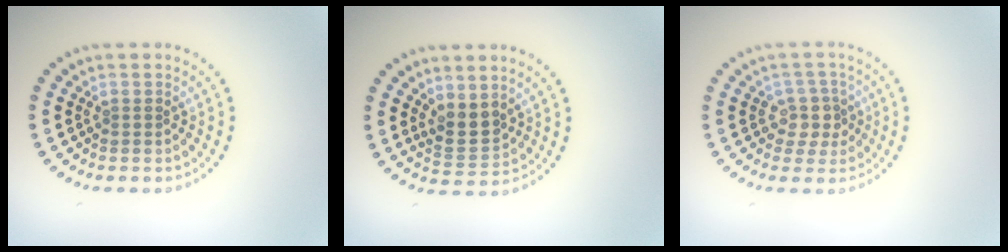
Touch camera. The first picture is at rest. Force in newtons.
{"total": 2.6, "press": 2.2, "slide": 1.3}
{"total": 2.7, "press": 2.3, "slide": 1.4}